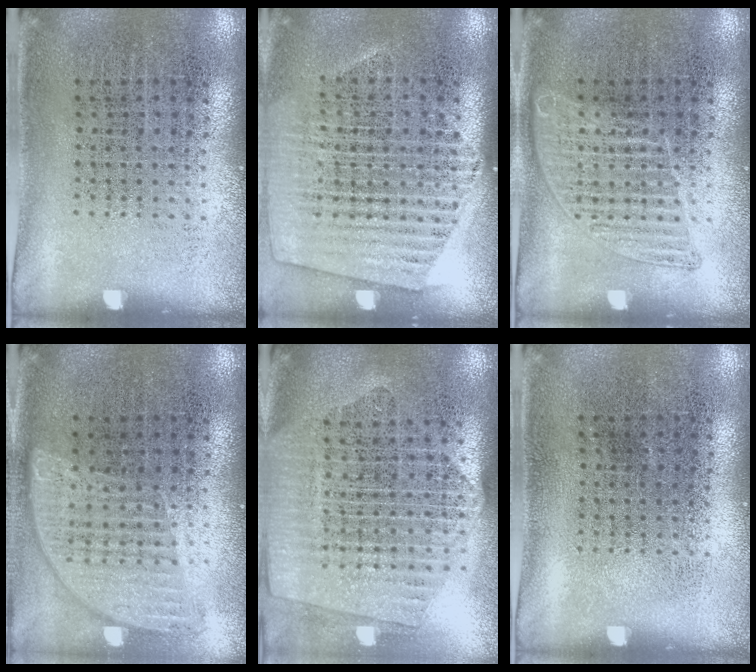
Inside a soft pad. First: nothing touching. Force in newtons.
{"total": 1.5, "press": 1.5, "slide": 0.4}
{"total": 1.7, "press": 1.7, "slide": 0.3}
{"total": 1.0, "press": 1.0, "slide": 0.1}
{"total": 2.3, "press": 2.1, "slide": 1.1}
{"total": 0.0}